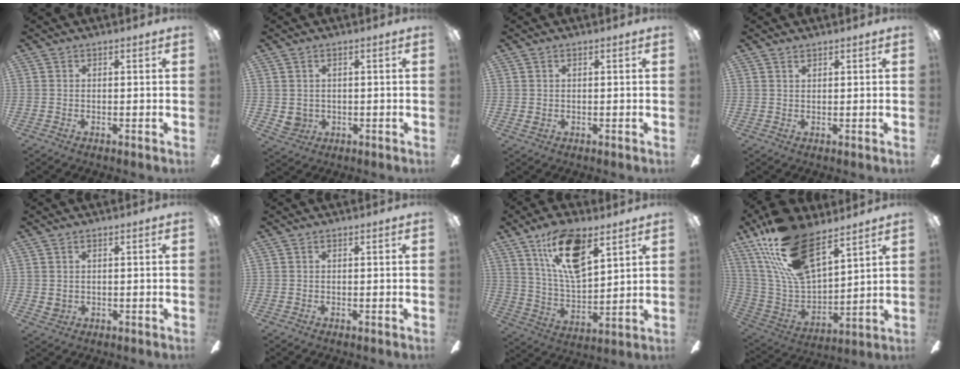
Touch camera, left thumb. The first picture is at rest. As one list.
[{"total": 2.8, "force": [0.8, 2.5, 1.1], "torque": [-0.032, -0.002, 0.014]}, {"total": 0.9, "force": [0.3, 0.6, 0.6], "torque": [-0.011, 0.003, 0.006]}, {"total": 1.0, "force": [0.8, 0.4, 0.4], "torque": [-0.009, 0.000, 0.015]}, {"total": 1.8, "force": [0.9, 1.3, 0.8], "torque": [-0.011, -0.001, 0.013]}, {"total": 0.0}, {"total": 16.3, "force": [10.1, 6.6, 11.0], "torque": [-0.207, -0.031, 0.174]}, {"total": 23.0, "force": [15.3, 9.5, 14.3], "torque": [-0.305, -0.089, 0.273]}]